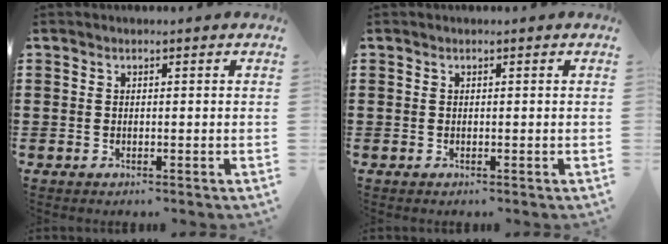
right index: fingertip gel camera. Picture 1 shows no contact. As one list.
[{"total": 0.0}]